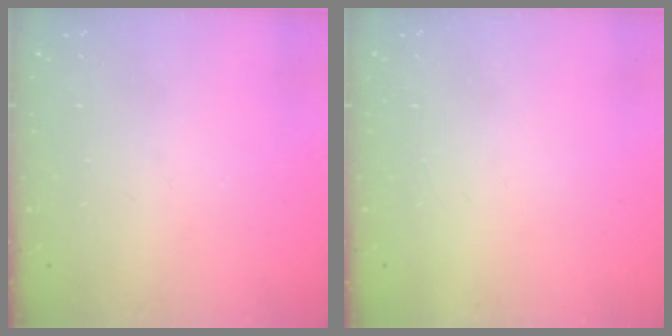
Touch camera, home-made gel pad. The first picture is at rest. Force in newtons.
{"total": 1.5, "press": 1.5, "slide": 0.1}